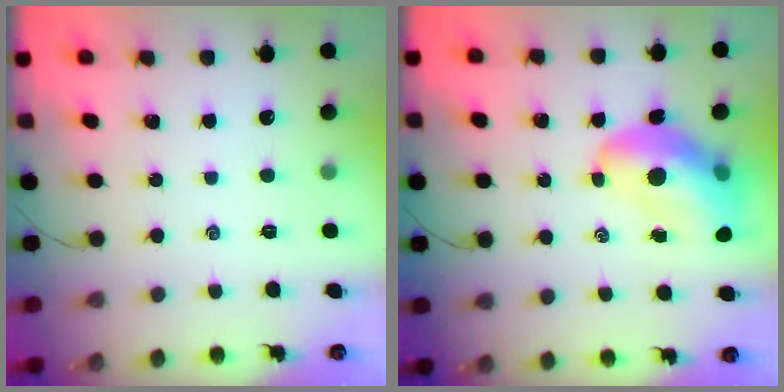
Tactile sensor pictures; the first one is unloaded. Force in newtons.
{"total": 14.6, "press": 14.0, "slide": 4.0}